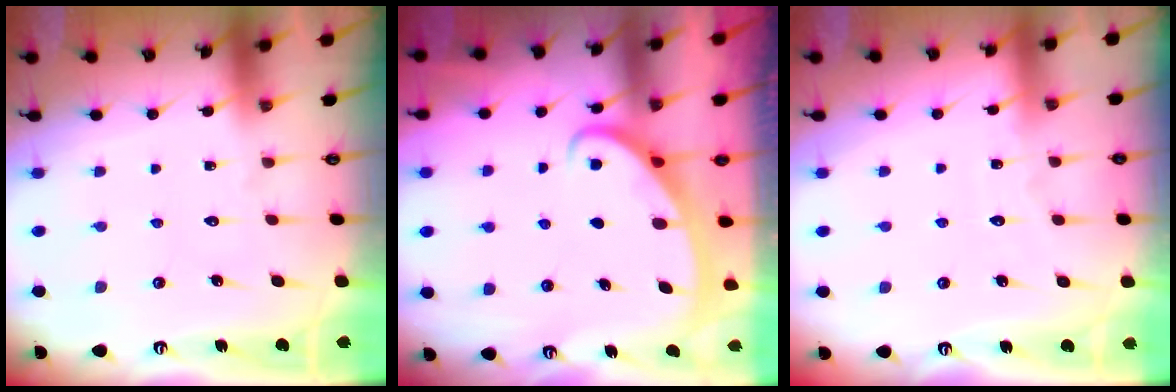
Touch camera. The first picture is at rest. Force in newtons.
{"total": 2.7, "press": 2.7, "slide": 0.3}
{"total": 2.4, "press": 2.4, "slide": 0.2}